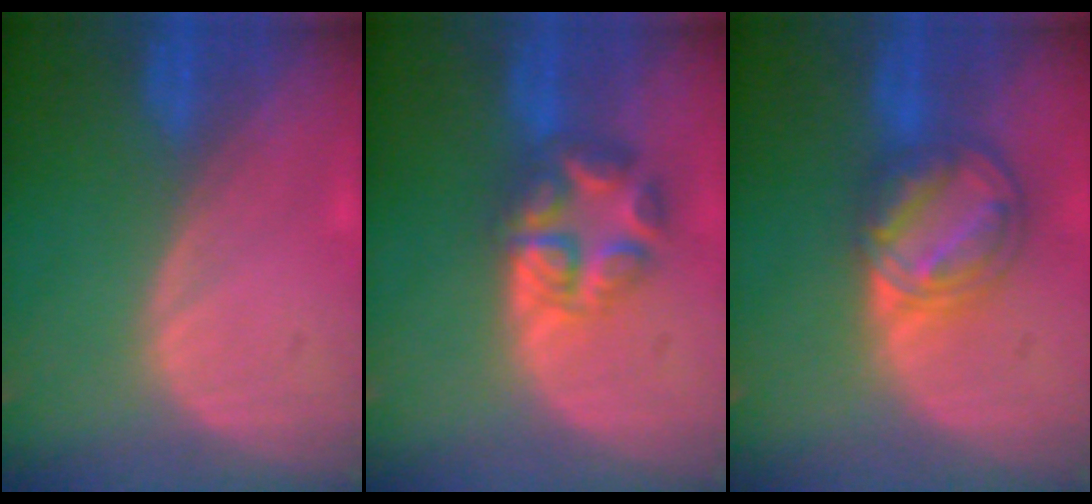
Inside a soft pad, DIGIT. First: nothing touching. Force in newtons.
{"total": 6.3, "press": 6.3, "slide": 0.2}
{"total": 8.3, "press": 7.1, "slide": 4.3}